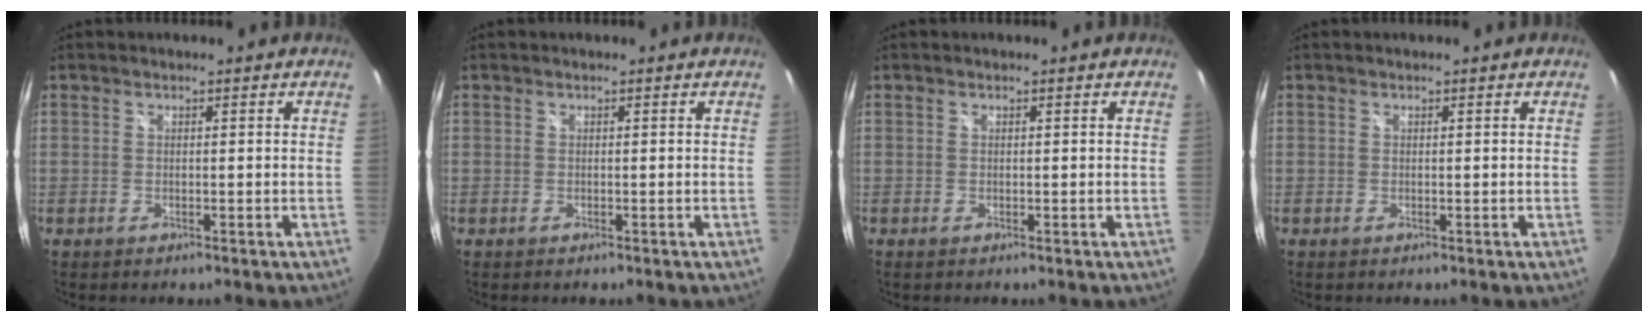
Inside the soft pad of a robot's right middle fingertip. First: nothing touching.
{"total": 0.0}
{"total": 0.0}
{"total": 0.0}